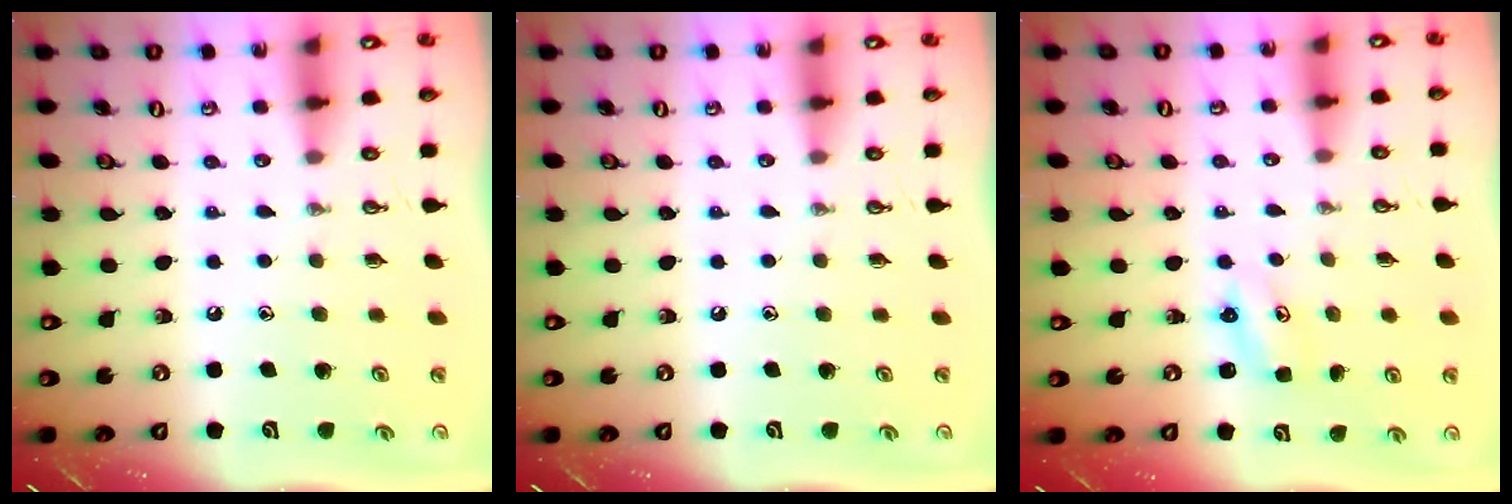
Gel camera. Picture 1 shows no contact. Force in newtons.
{"total": 0.0}
{"total": 2.8, "press": 2.8, "slide": 0.3}